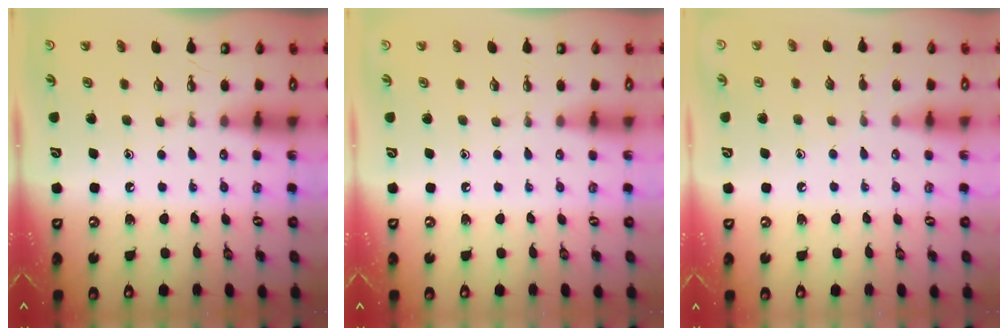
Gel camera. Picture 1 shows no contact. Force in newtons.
{"total": 0.0}
{"total": 3.3, "press": 3.2, "slide": 0.3}